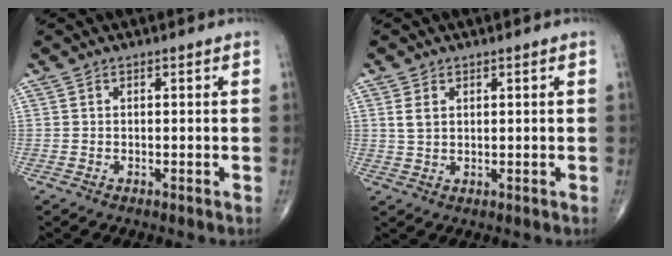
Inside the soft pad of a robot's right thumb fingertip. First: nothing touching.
{"total": 2.6, "force": [1.0, 1.7, 1.6], "torque": [-0.028, 0.000, 0.026]}